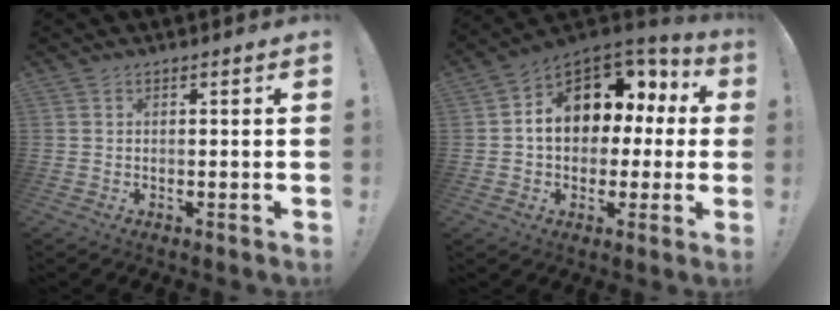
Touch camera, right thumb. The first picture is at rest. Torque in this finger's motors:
{"motor_torque": [2.46, 2.54, 0.48, -0.17, 0.44]}